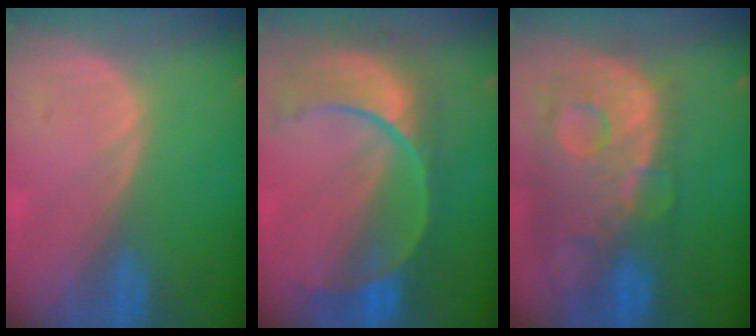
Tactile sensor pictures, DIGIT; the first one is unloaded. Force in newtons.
{"total": 11.2, "press": 9.4, "slide": 6.1}
{"total": 13.7, "press": 11.2, "slide": 7.8}